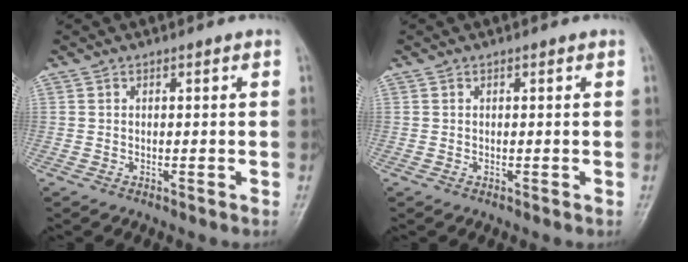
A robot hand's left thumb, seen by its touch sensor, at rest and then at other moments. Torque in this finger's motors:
{"motor_torque": [0.00, 0.00, -0.01, 0.02, 0.00]}